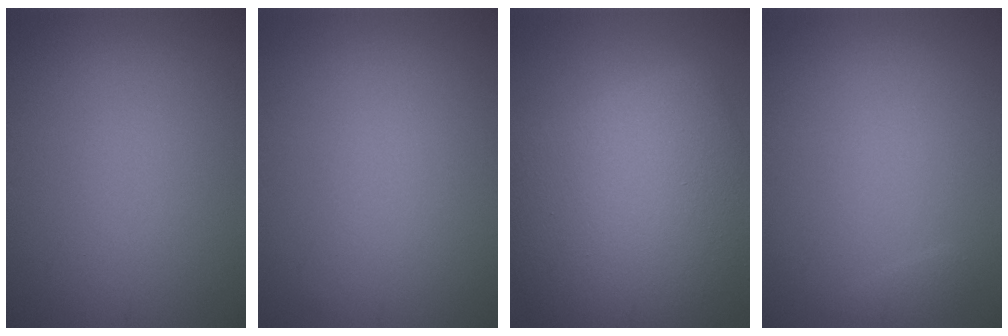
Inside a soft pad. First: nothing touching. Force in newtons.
{"total": 0.0}
{"total": 12.3, "press": 12.2, "slide": 0.8}
{"total": 0.6, "press": 0.6, "slide": 0.1}